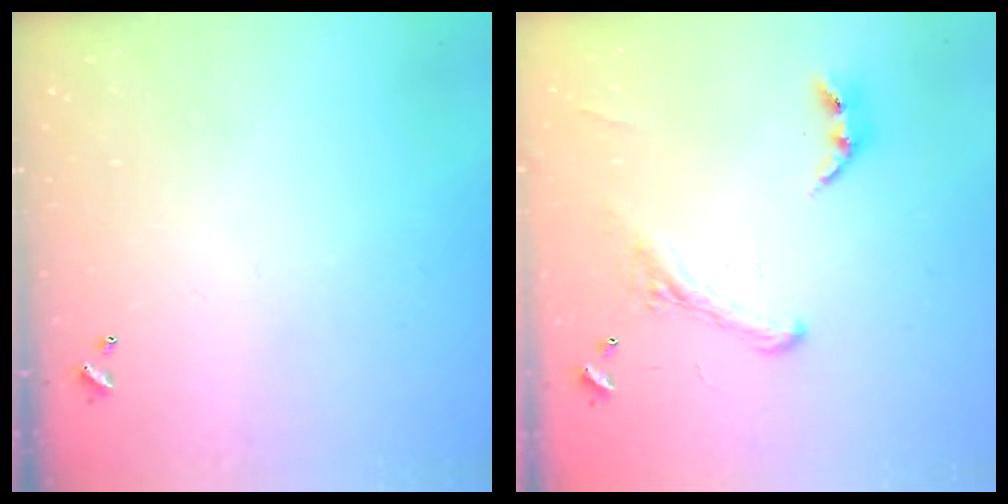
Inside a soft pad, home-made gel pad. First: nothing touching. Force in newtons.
{"total": 2.9, "press": 2.7, "slide": 1.2}